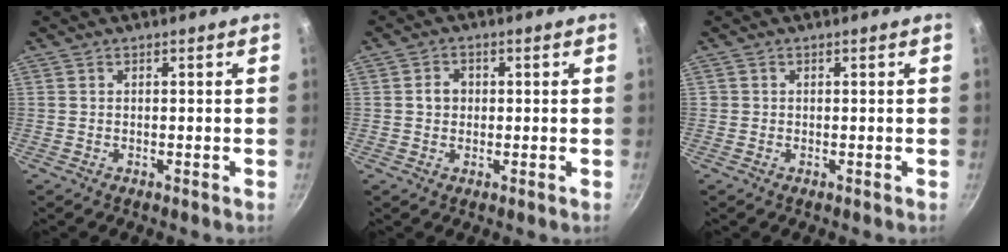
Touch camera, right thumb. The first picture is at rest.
{"total": 2.9, "force": [0.2, 2.5, 1.4], "torque": [-0.012, 0.008, 0.001]}
{"total": 0.5, "force": [0.0, 0.5, 0.0], "torque": [0.003, 0.004, -0.001]}